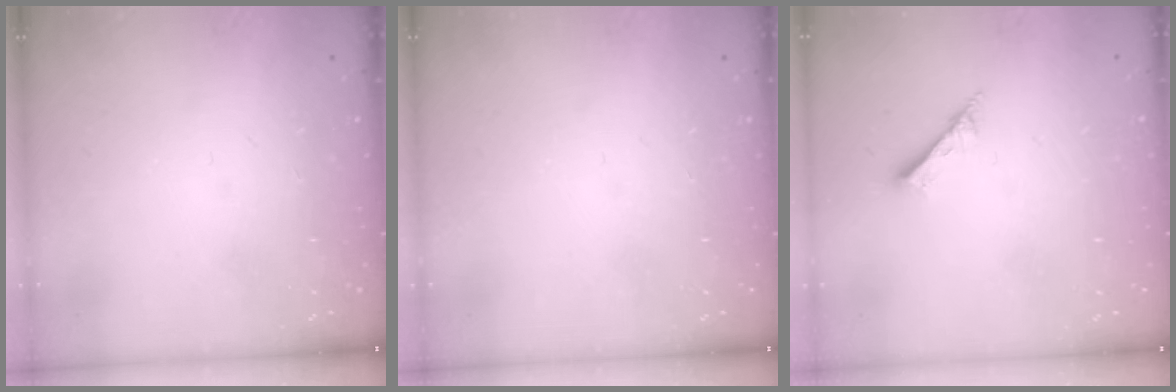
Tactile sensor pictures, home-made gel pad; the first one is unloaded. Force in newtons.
{"total": 0.0}
{"total": 3.1, "press": 3.1, "slide": 0.0}